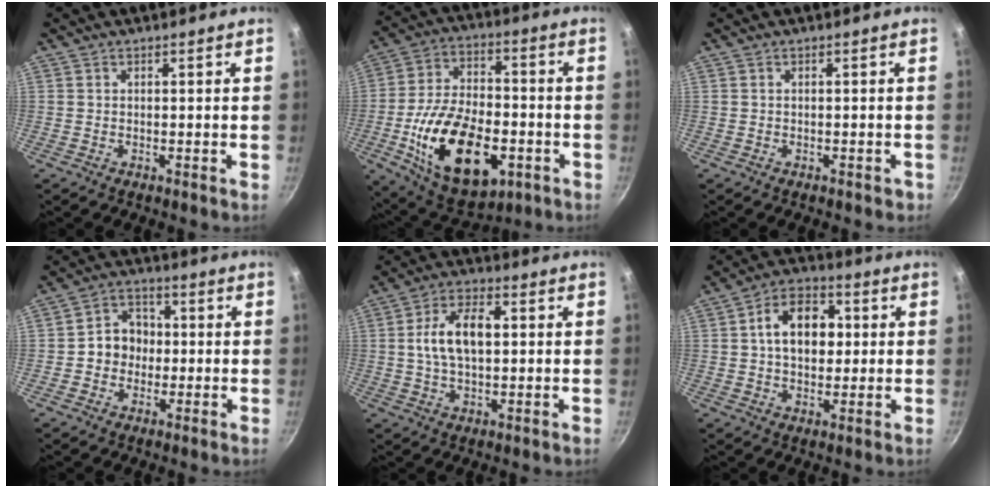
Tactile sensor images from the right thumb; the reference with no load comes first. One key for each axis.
{"total": 23.2, "fx": -6.8, "fy": 13.1, "fz": 17.9, "tx": -0.295, "ty": 0.025, "tz": -0.103}
{"total": 1.0, "fx": -0.6, "fy": 0.6, "fz": 0.5, "tx": 0.000, "ty": 0.011, "tz": 0.001}
{"total": 7.3, "fx": -0.5, "fy": 6.4, "fz": 3.5, "tx": -0.017, "ty": 0.018, "tz": -0.020}
{"total": 10.0, "fx": 1.1, "fy": 5.6, "fz": 8.3, "tx": -0.141, "ty": 0.018, "tz": 0.014}
{"total": 11.5, "fx": 1.5, "fy": 8.1, "fz": 8.1, "tx": -0.091, "ty": 0.017, "tz": 0.011}